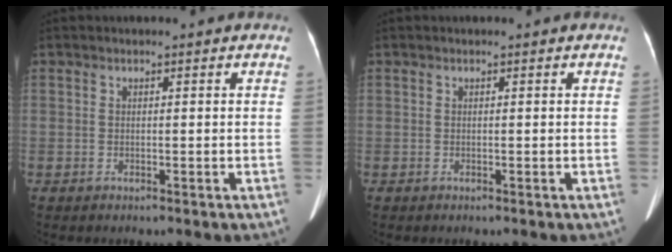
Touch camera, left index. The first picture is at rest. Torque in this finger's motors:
{"motor_torque": [0.05, 0.05, 0.03, 0.00]}